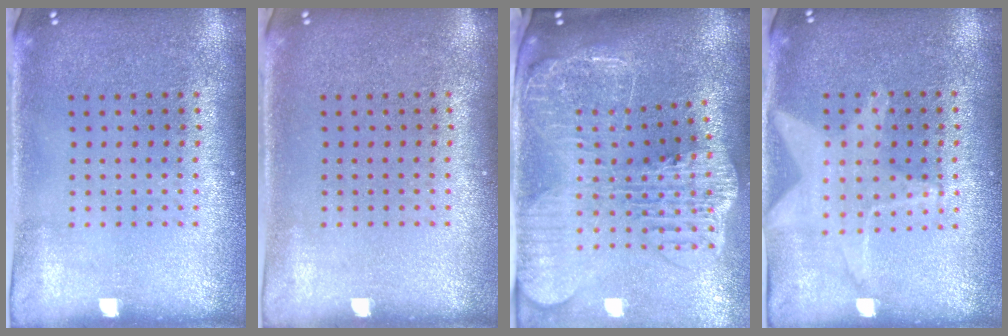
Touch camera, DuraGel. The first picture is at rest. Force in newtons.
{"total": 0.0}
{"total": 3.9, "press": 3.1, "slide": 2.5}
{"total": 1.1, "press": 1.1, "slide": 0.1}